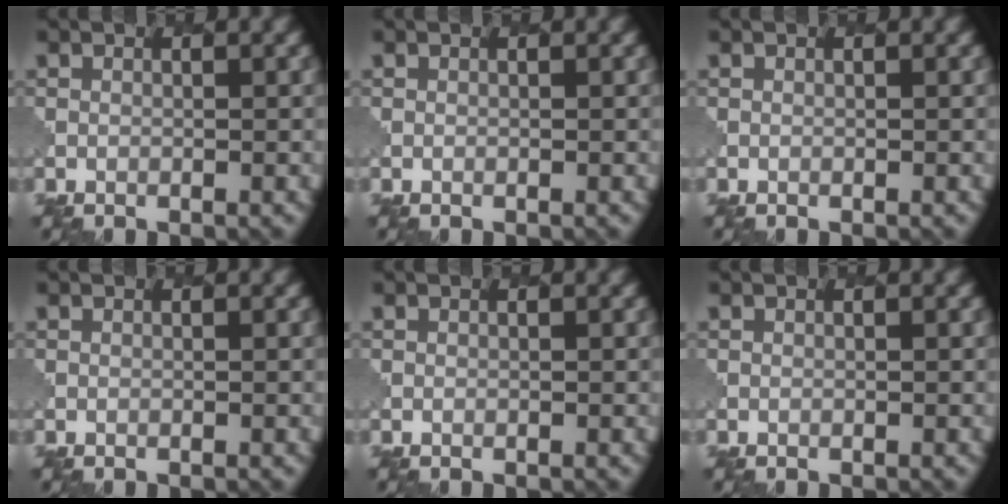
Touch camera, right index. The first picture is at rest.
{"total": 0.0}
{"total": 0.0}
{"total": 0.0}
{"total": 0.0}
{"total": 0.0}